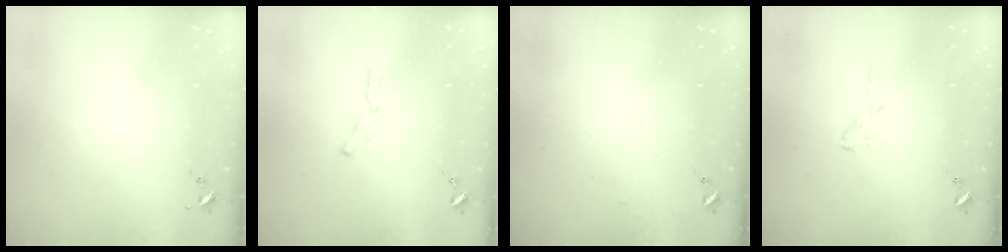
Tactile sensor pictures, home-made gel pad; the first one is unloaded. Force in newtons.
{"total": 4.7, "press": 4.7, "slide": 0.3}
{"total": 3.2, "press": 3.2, "slide": 0.3}
{"total": 3.8, "press": 3.8, "slide": 0.3}